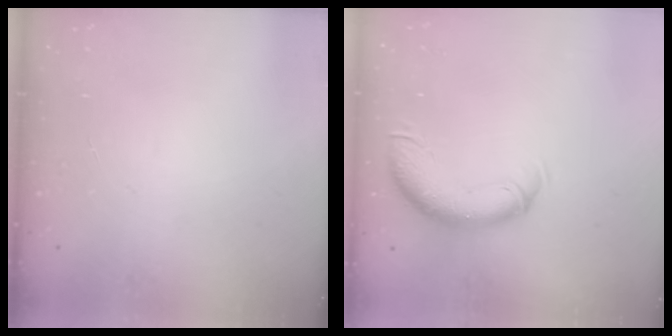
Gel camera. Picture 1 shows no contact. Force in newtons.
{"total": 10.9, "press": 10.6, "slide": 2.3}